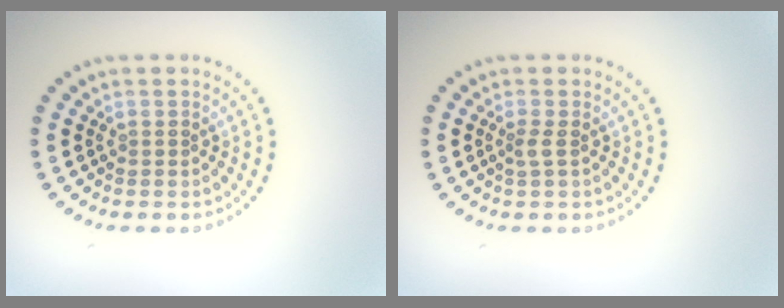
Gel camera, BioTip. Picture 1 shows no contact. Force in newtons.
{"total": 0.9, "press": 0.6, "slide": 0.7}